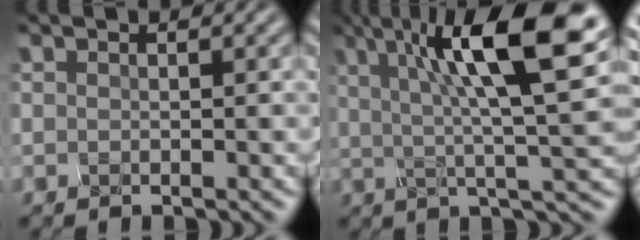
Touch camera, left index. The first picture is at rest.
{"total": 11.9, "force": [4.3, 2.7, 10.8], "torque": [-0.163, 0.013, 0.076]}